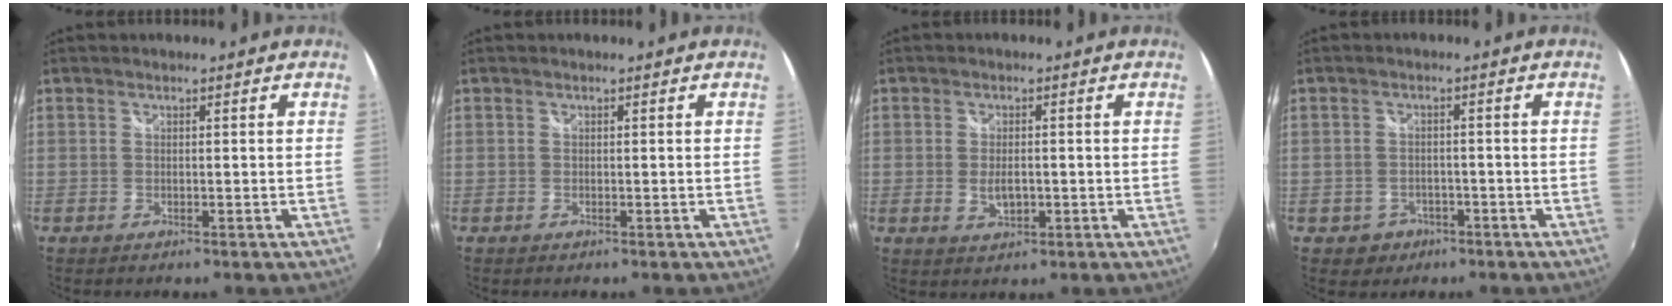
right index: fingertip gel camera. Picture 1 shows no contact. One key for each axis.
{"total": 0.0}
{"total": 3.6, "fx": -0.6, "fy": 2.0, "fz": 2.9, "tx": -0.052, "ty": -0.006, "tz": -0.007}
{"total": 1.9, "fx": -1.0, "fy": 1.6, "fz": 0.5, "tx": -0.014, "ty": -0.002, "tz": -0.014}